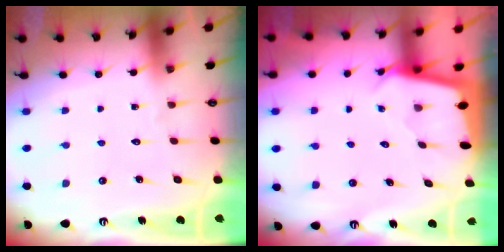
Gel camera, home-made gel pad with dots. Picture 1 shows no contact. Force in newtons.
{"total": 2.3, "press": 2.3, "slide": 0.1}